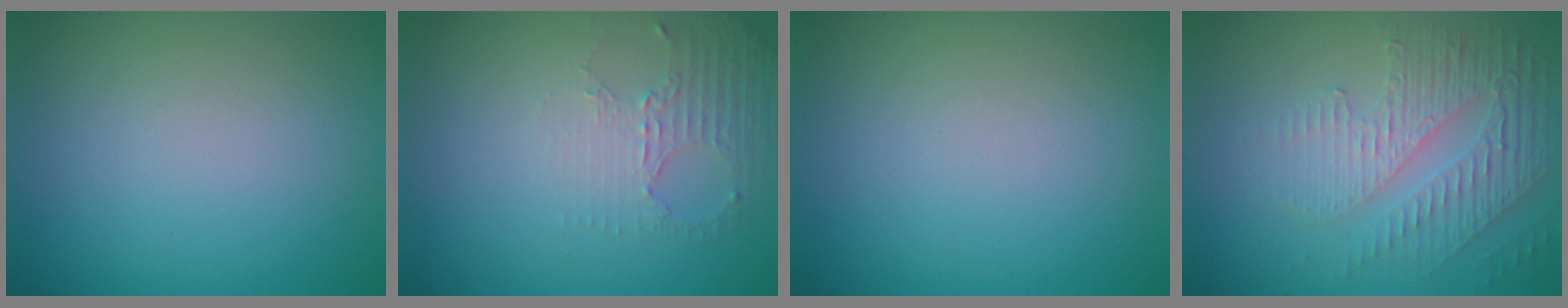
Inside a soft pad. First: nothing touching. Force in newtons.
{"total": 2.7, "press": 1.9, "slide": 1.9}
{"total": 0.0}
{"total": 5.3, "press": 3.3, "slide": 4.2}